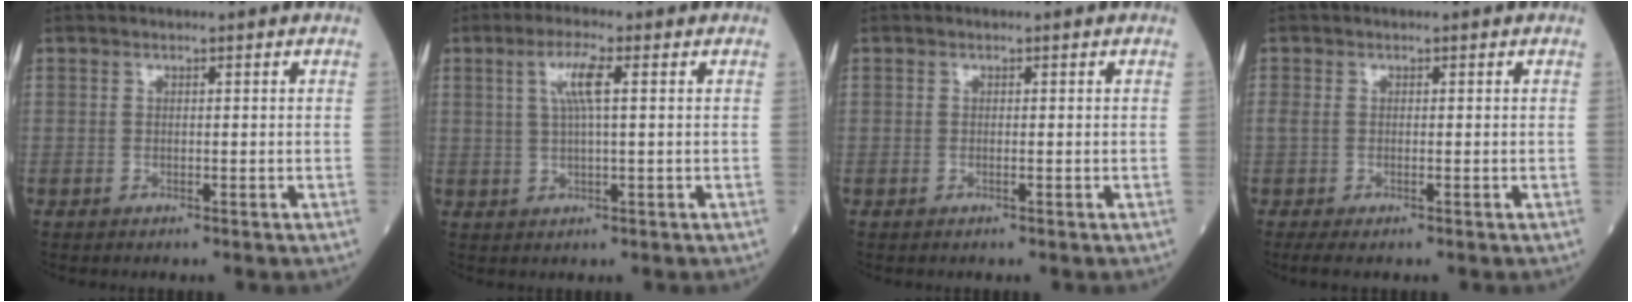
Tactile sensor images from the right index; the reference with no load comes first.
{"total": 4.7, "force": [1.4, 0.2, 4.5], "torque": [-0.090, 0.006, 0.027]}
{"total": 0.0}
{"total": 1.4, "force": [-0.5, 0.2, 1.3], "torque": [-0.035, 0.003, -0.008]}